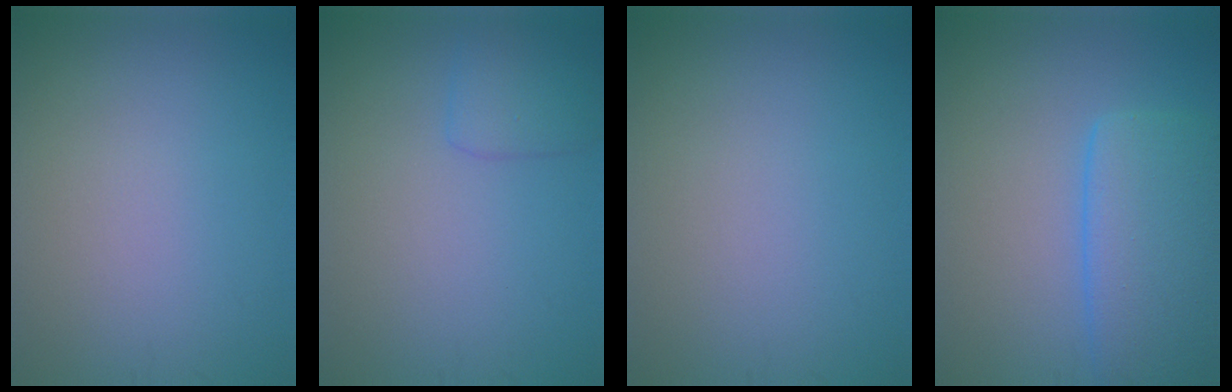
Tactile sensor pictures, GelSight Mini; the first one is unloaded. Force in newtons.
{"total": 2.0, "press": 1.9, "slide": 0.1}
{"total": 0.0}
{"total": 6.5, "press": 6.5, "slide": 0.3}